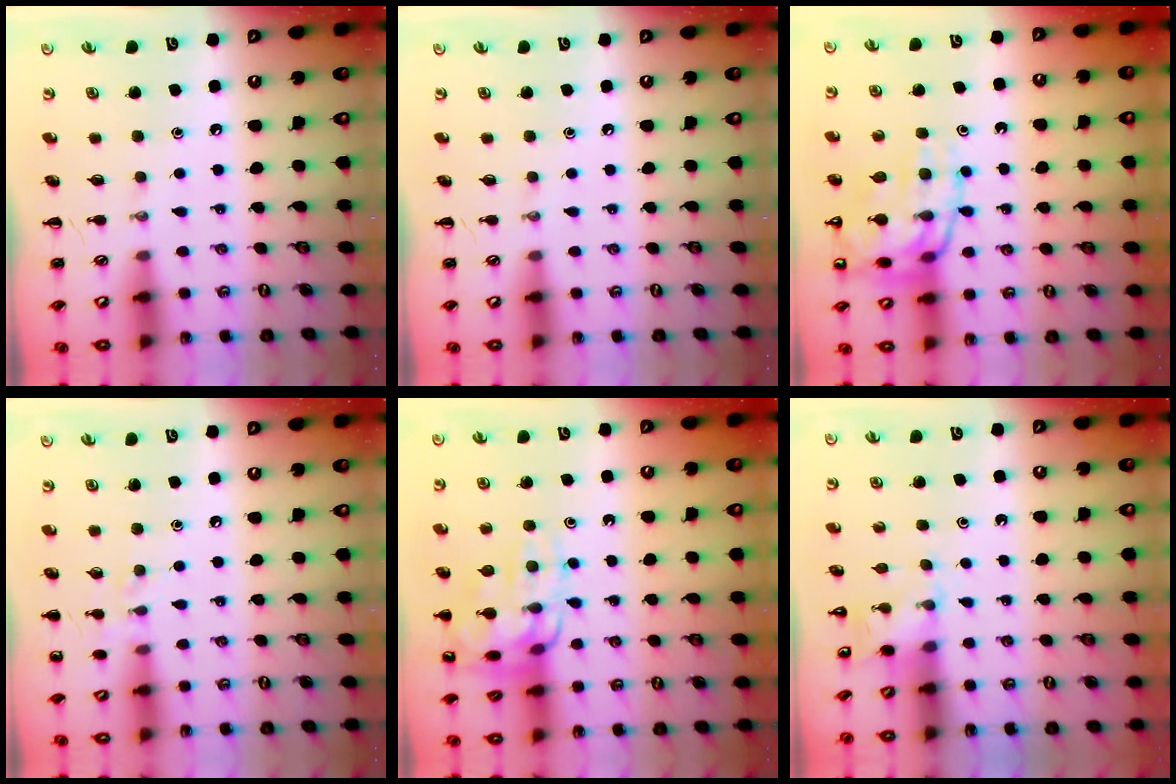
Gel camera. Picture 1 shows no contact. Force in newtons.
{"total": 0.0}
{"total": 17.4, "press": 17.1, "slide": 3.0}
{"total": 5.3, "press": 5.1, "slide": 1.6}
{"total": 13.5, "press": 13.5, "slide": 1.2}
{"total": 4.8, "press": 4.6, "slide": 1.2}